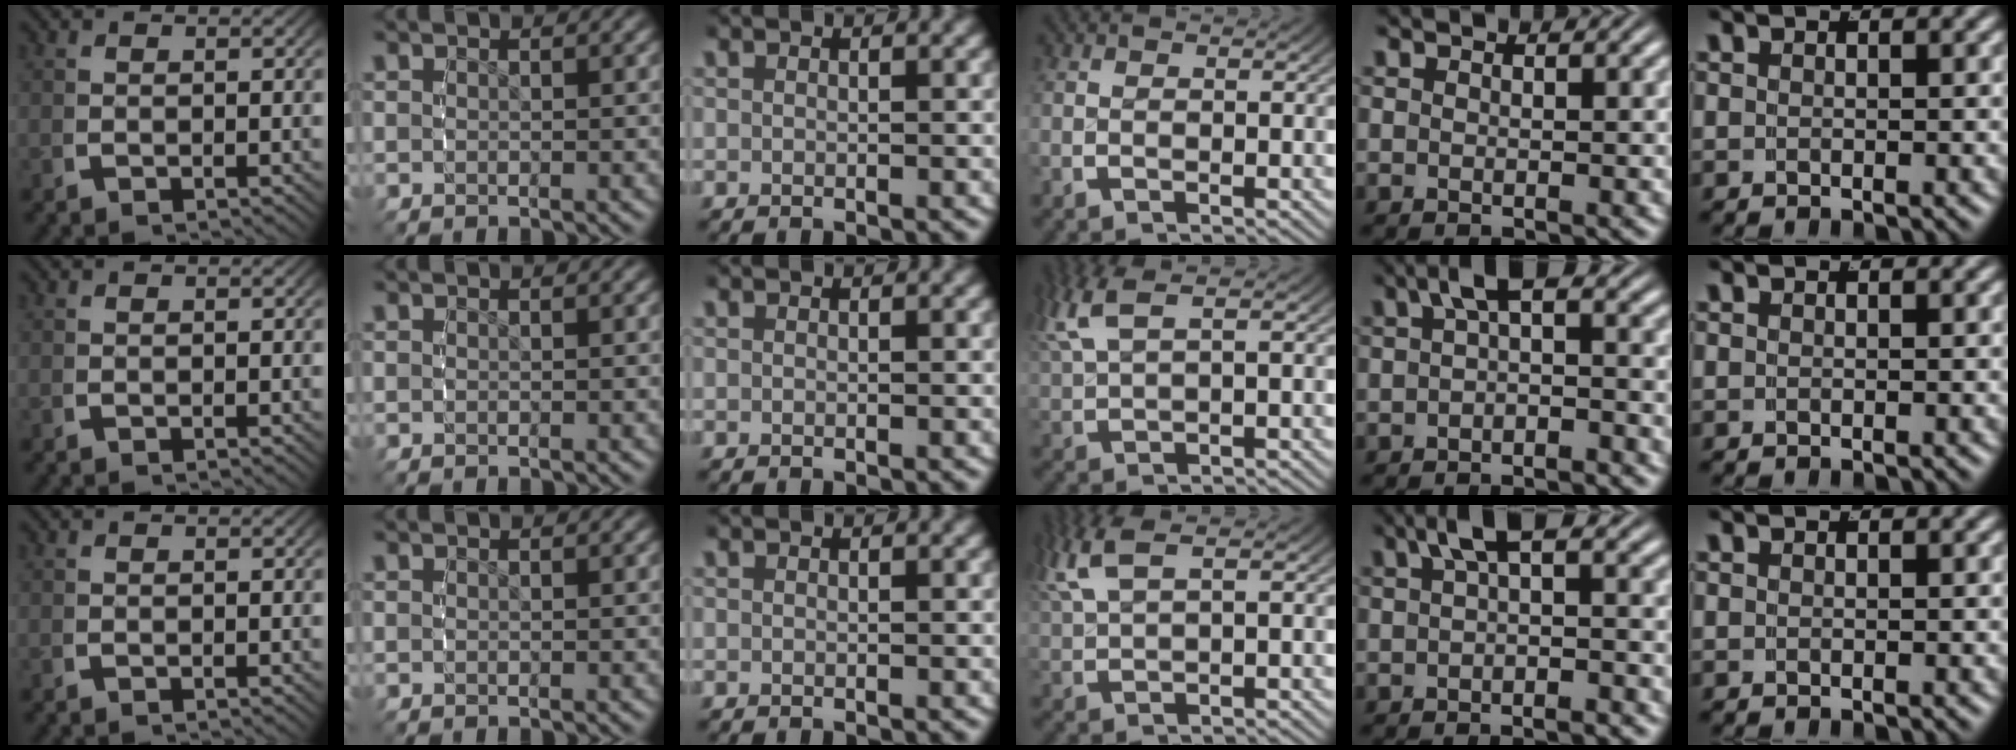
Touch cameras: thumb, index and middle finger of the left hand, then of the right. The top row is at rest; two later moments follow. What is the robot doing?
{"motion": "grasp_and_lifting", "object": "camera"}